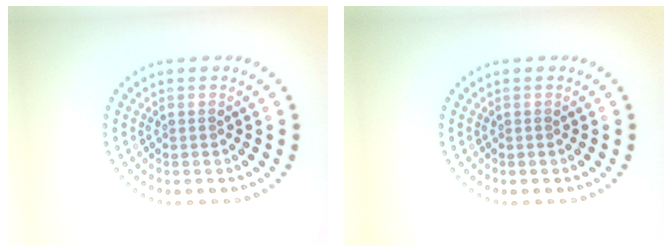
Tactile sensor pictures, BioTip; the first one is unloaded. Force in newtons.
{"total": 0.0}